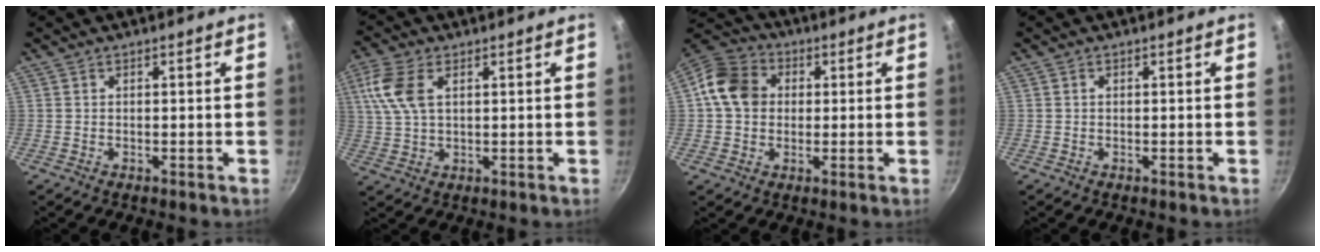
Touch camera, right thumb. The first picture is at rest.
{"total": 8.7, "force": [2.7, 4.9, 6.7], "torque": [-0.142, 0.008, 0.052]}
{"total": 10.1, "force": [1.2, 8.4, 5.4], "torque": [-0.072, 0.015, 0.002]}
{"total": 0.0}